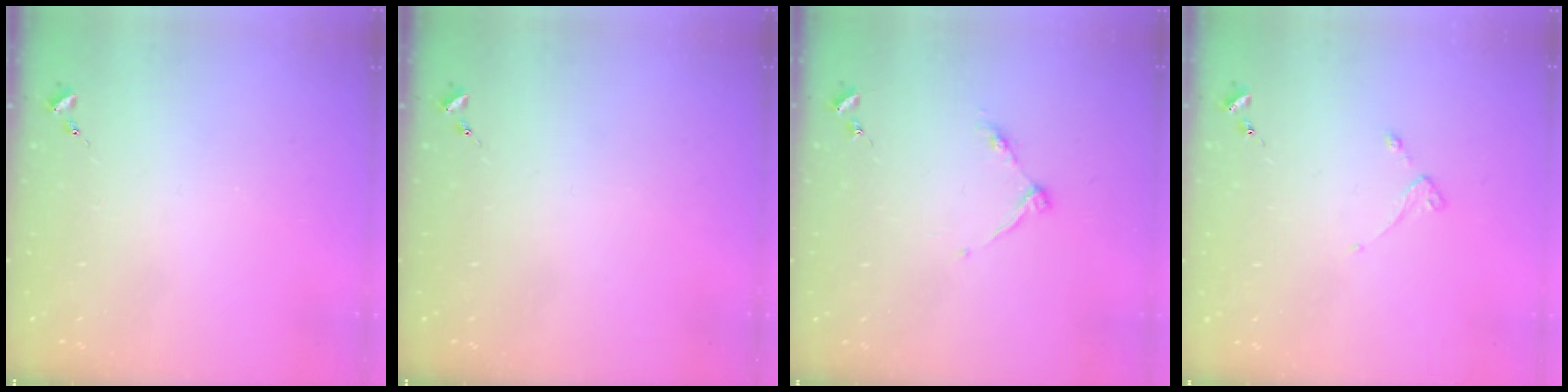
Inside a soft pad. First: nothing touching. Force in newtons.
{"total": 0.0}
{"total": 6.0, "press": 6.0, "slide": 0.7}
{"total": 2.6, "press": 2.6, "slide": 0.5}